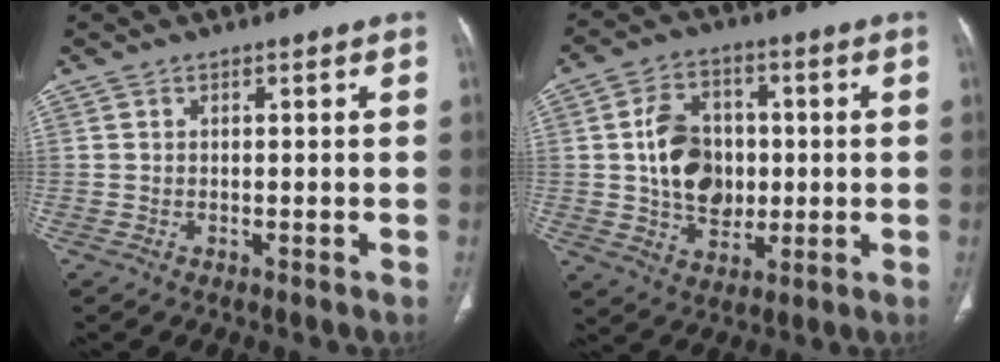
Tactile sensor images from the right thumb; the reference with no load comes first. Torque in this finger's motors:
{"motor_torque": [1.42, 2.12, 1.17, 0.37, 0.31]}